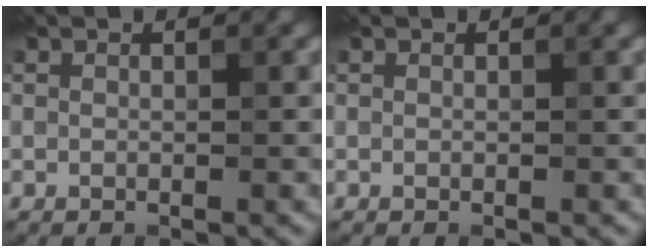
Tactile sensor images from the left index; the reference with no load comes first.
{"total": 0.0}